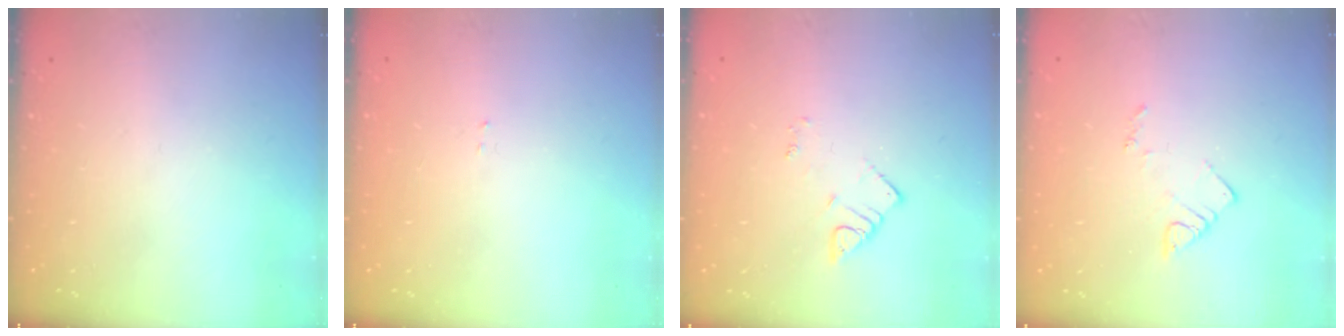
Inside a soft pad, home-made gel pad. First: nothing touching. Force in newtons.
{"total": 1.5, "press": 1.5, "slide": 0.2}
{"total": 2.5, "press": 2.5, "slide": 0.3}
{"total": 5.1, "press": 5.1, "slide": 0.3}